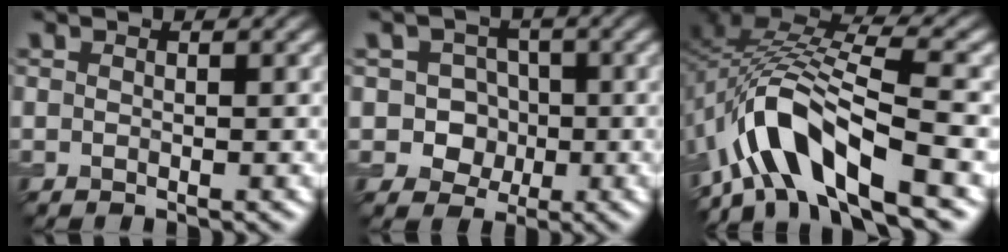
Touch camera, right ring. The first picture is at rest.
{"total": 4.8, "force": [-0.4, 4.6, 1.4], "torque": [-0.003, 0.023, -0.025]}
{"total": 10.0, "force": [-5.0, 3.8, 7.8], "torque": [-0.137, 0.018, -0.099]}